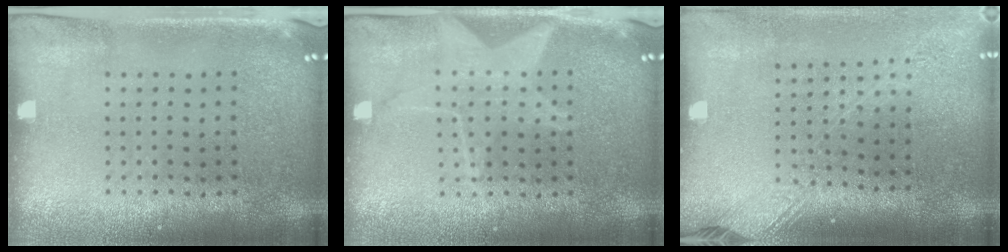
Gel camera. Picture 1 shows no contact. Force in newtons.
{"total": 2.4, "press": 2.4, "slide": 0.3}
{"total": 2.1, "press": 1.6, "slide": 1.4}